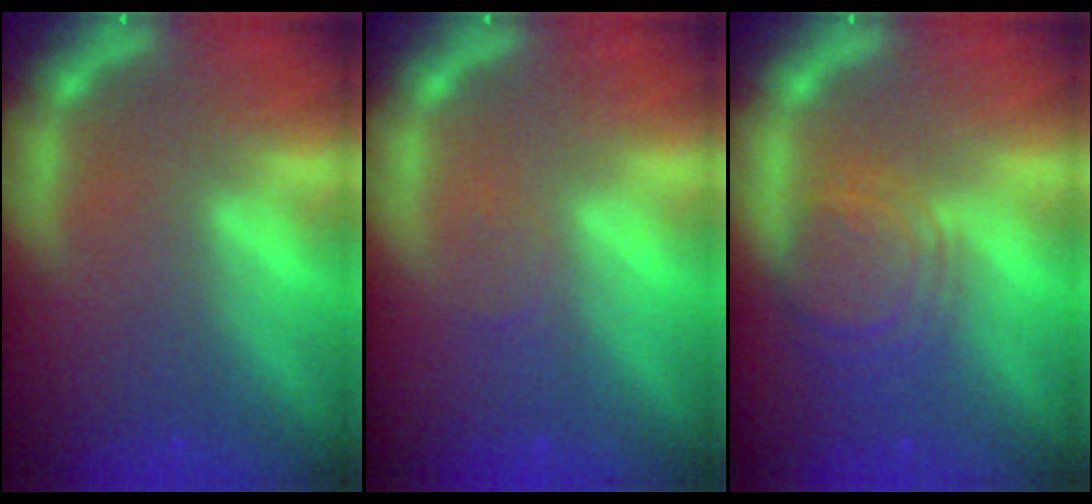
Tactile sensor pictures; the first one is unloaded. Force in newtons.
{"total": 1.0}
{"total": 6.0}